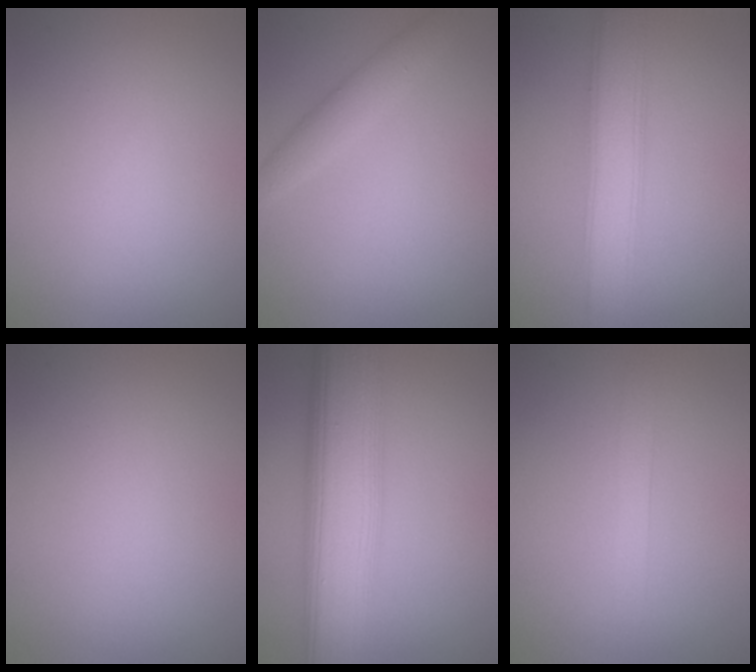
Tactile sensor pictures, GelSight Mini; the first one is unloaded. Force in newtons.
{"total": 2.3, "press": 2.3, "slide": 0.1}
{"total": 4.8, "press": 4.8, "slide": 0.1}
{"total": 0.0}
{"total": 10.0, "press": 10.0, "slide": 0.4}
{"total": 1.3, "press": 1.3, "slide": 0.0}